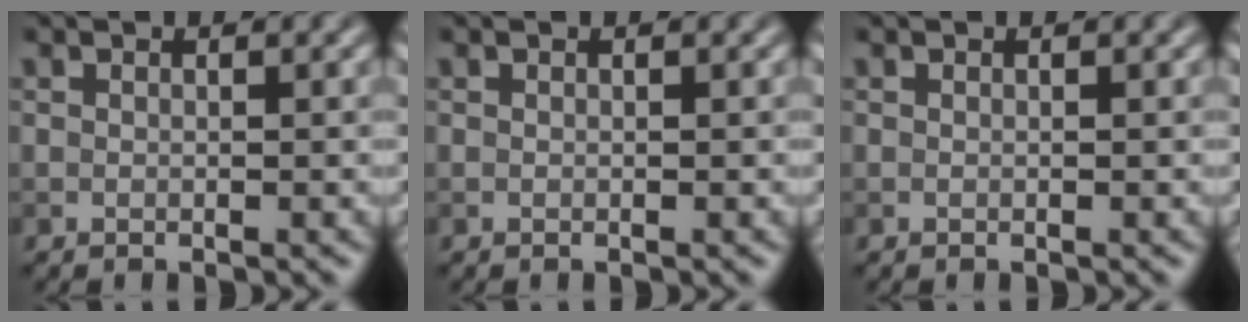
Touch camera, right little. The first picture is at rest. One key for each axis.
{"total": 0.0}
{"total": 0.0}